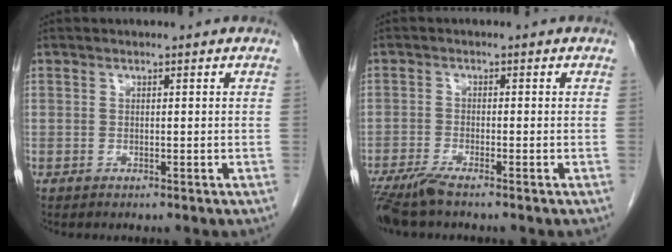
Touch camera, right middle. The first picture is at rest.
{"total": 4.8, "force": [-3.8, 0.1, 2.9], "torque": [-0.055, -0.013, -0.073]}